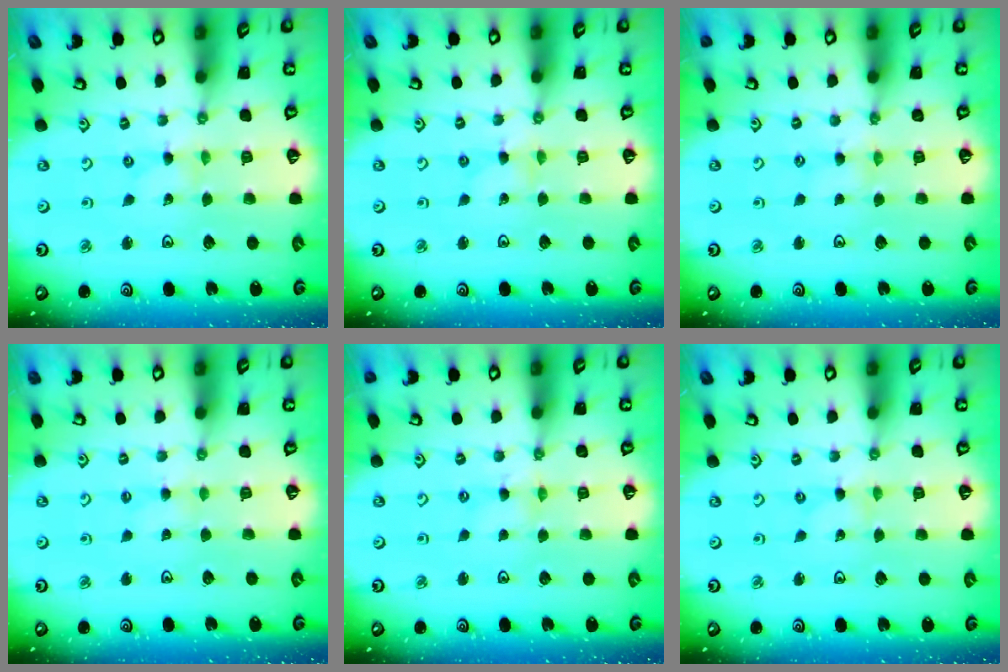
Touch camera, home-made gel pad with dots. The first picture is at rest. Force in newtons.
{"total": 0.8, "press": 0.8, "slide": 0.1}
{"total": 2.1, "press": 2.1, "slide": 0.4}
{"total": 1.5, "press": 1.5, "slide": 0.3}
{"total": 0.6, "press": 0.6, "slide": 0.2}
{"total": 0.0}